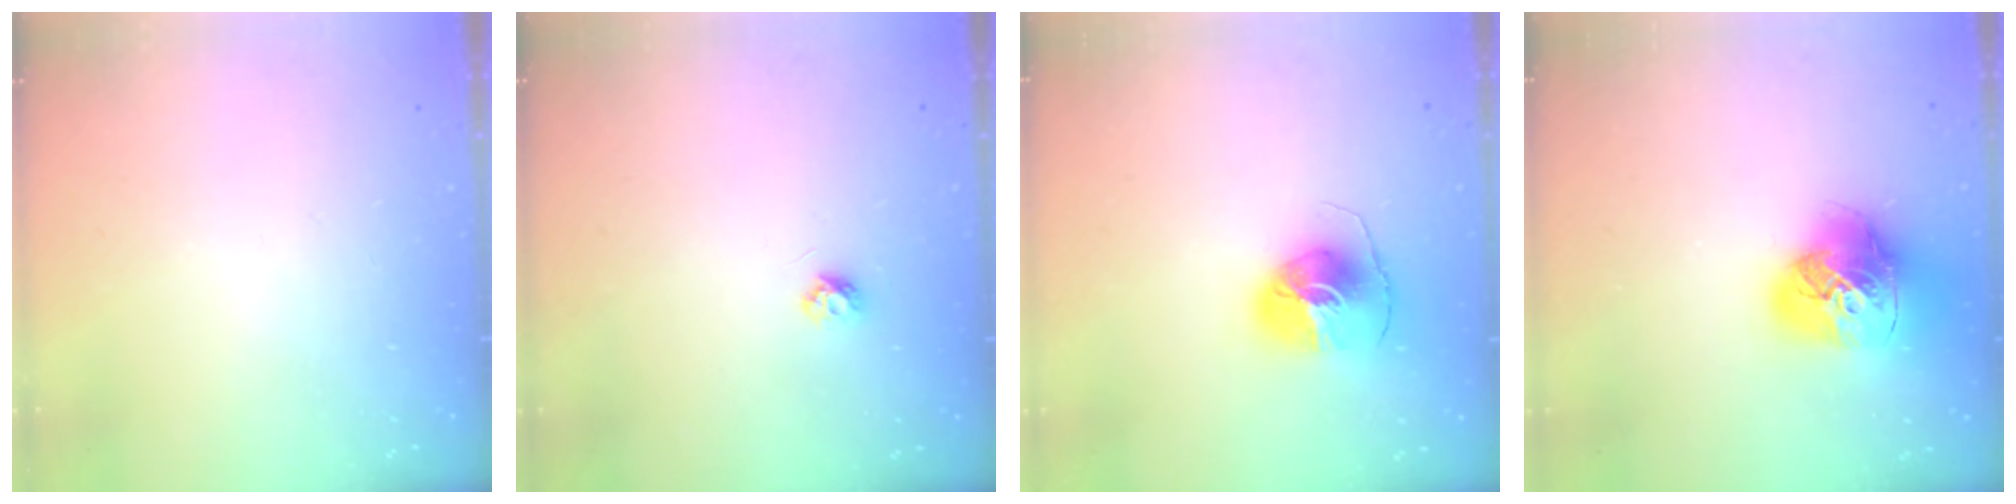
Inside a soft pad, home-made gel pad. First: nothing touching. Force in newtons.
{"total": 3.9, "press": 3.9, "slide": 0.6}
{"total": 8.2, "press": 8.1, "slide": 1.3}
{"total": 18.2, "press": 18.0, "slide": 2.2}